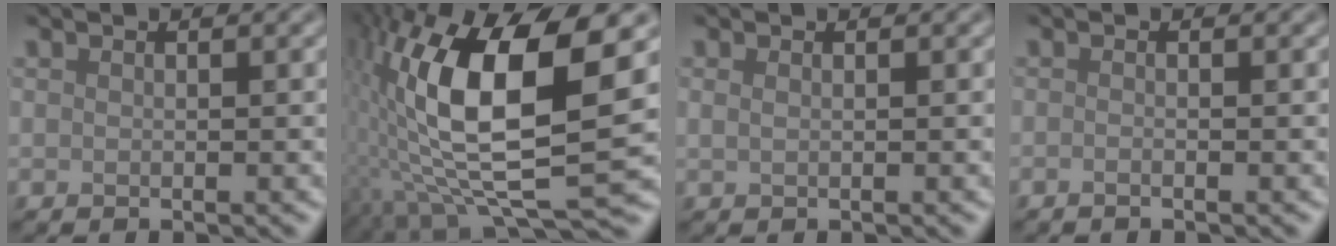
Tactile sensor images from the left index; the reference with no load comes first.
{"total": 13.6, "force": [2.4, 3.7, 12.9], "torque": [-0.243, 0.005, 0.045]}
{"total": 0.6, "force": [0.4, 0.3, 0.4], "torque": [-0.009, -0.002, 0.006]}
{"total": 1.0, "force": [-0.3, 0.5, 0.8], "torque": [-0.005, -0.008, -0.014]}